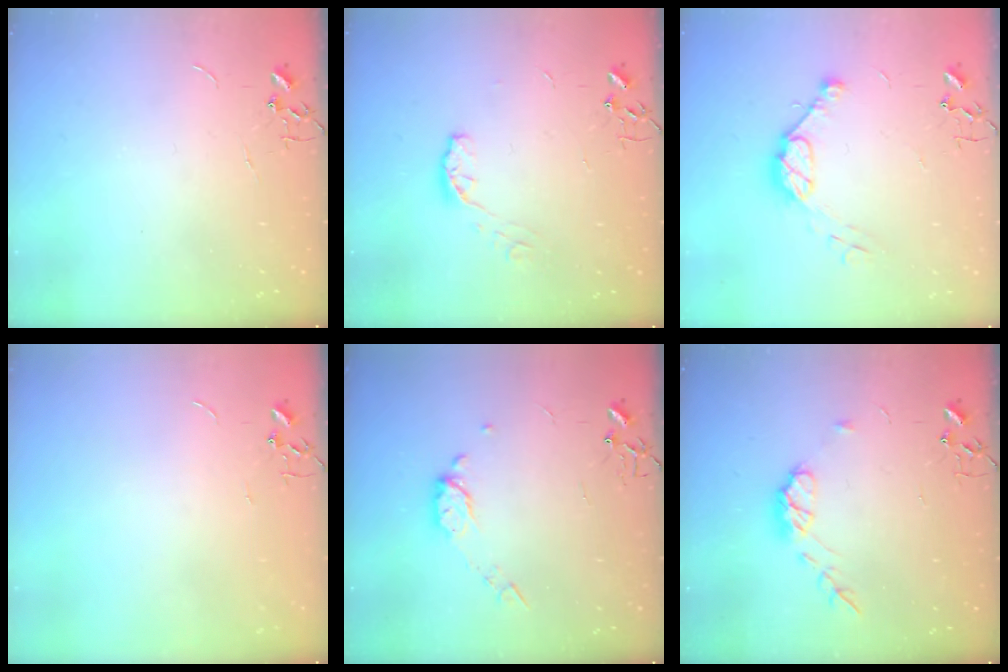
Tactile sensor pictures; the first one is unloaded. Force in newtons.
{"total": 6.5, "press": 6.5, "slide": 0.5}
{"total": 10.3, "press": 10.2, "slide": 0.8}
{"total": 0.0}
{"total": 8.4, "press": 8.3, "slide": 1.0}
{"total": 8.5, "press": 8.4, "slide": 0.5}